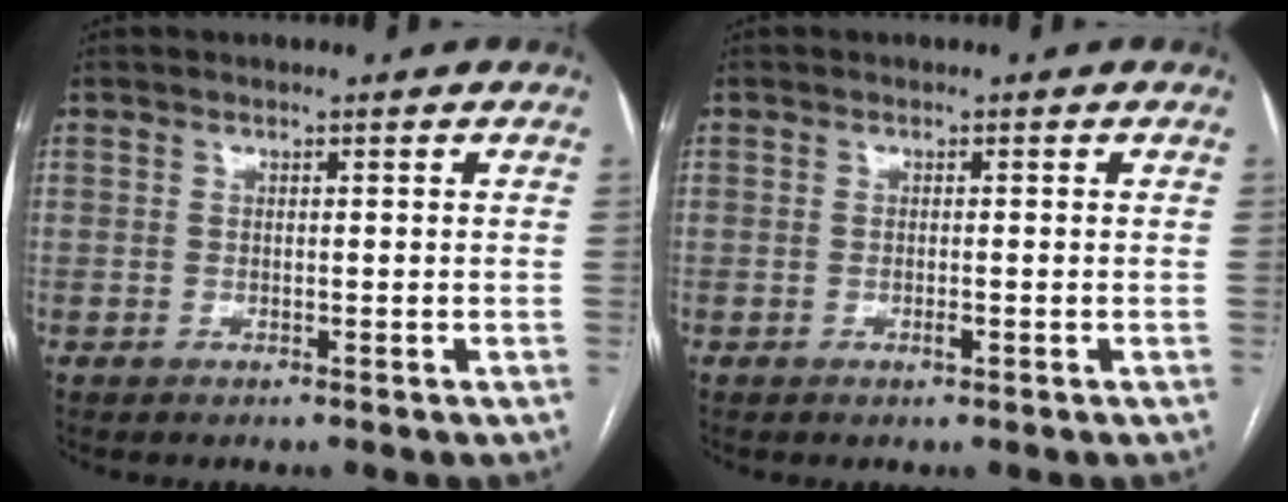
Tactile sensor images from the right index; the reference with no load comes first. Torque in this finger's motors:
{"motor_torque": [0.24, 0.18, 0.18, 0.01]}